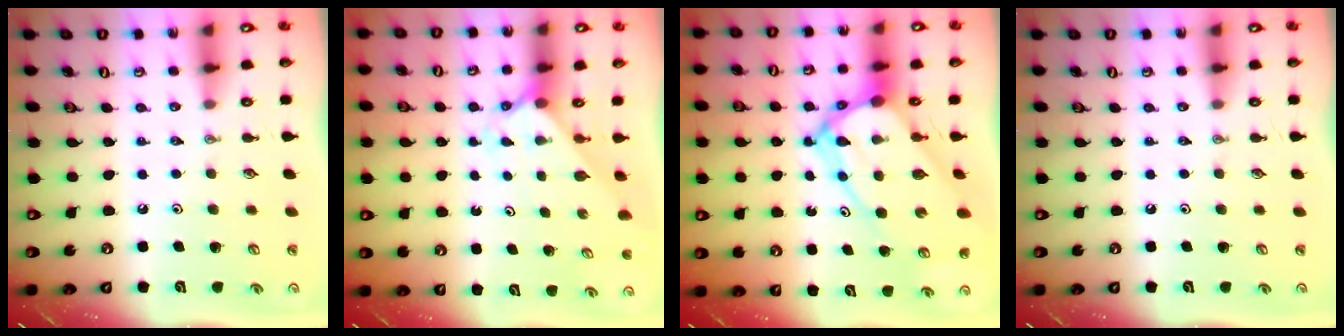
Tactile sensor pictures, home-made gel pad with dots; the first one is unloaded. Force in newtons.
{"total": 2.1, "press": 2.1, "slide": 0.2}
{"total": 14.4, "press": 14.4, "slide": 1.4}
{"total": 0.0}